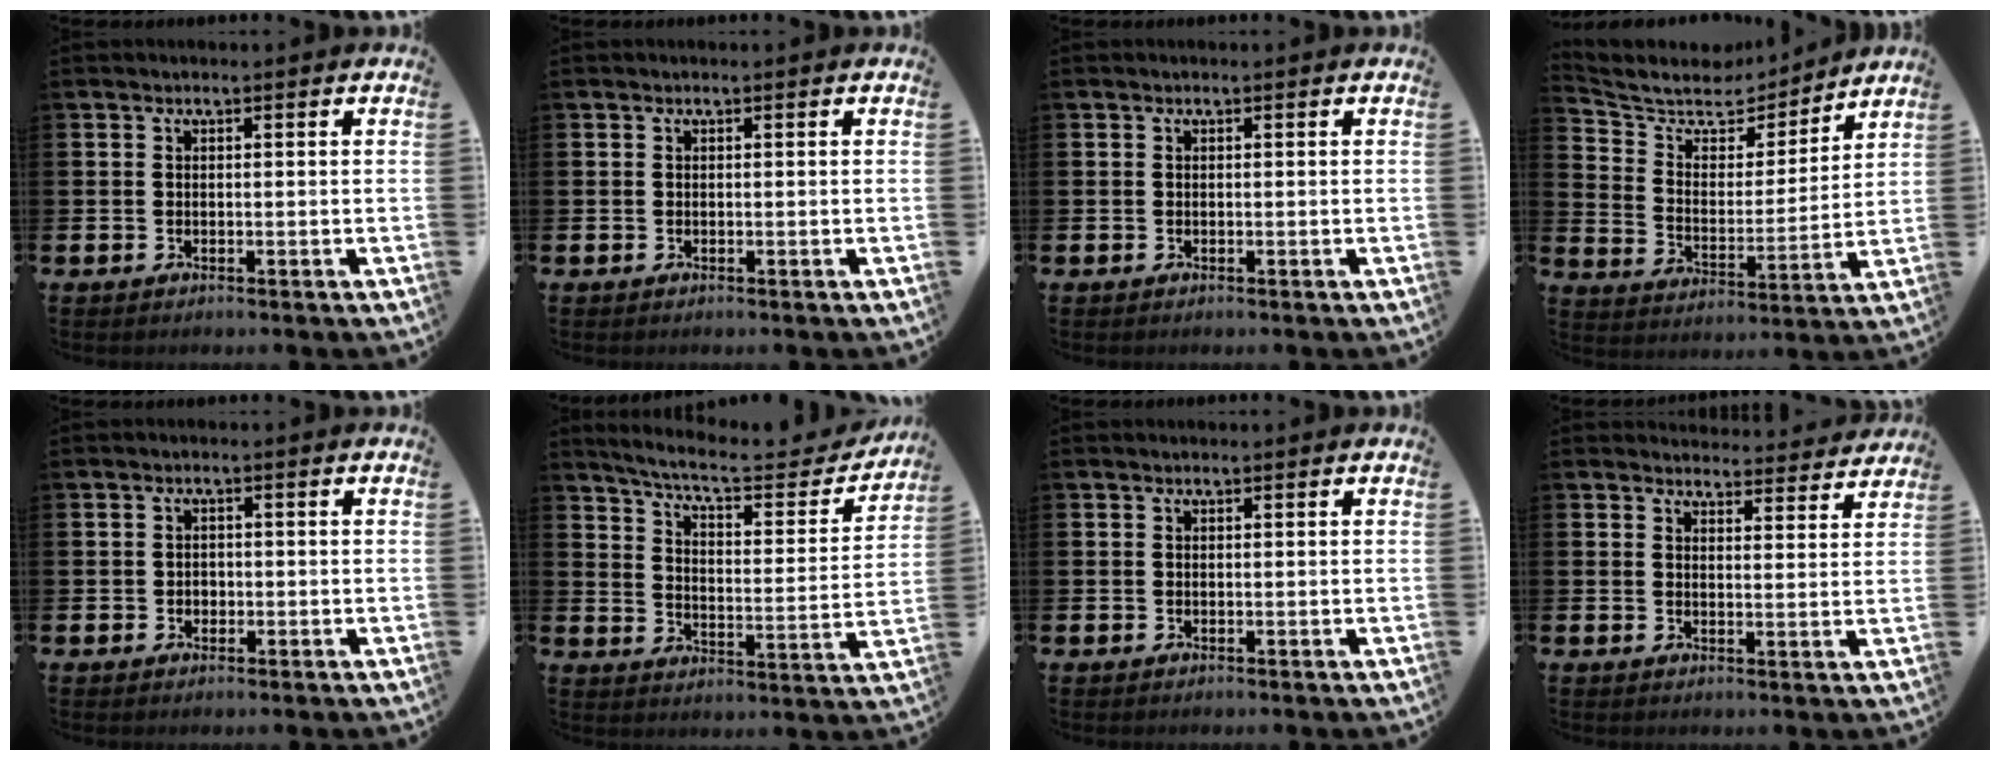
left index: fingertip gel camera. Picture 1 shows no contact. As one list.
[{"total": 0.0}, {"total": 0.0}, {"total": 6.5, "force": [5.6, 3.1, 1.2], "torque": [-0.068, -0.044, 0.093]}, {"total": 1.2, "force": [-0.3, 1.1, 0.4], "torque": [0.002, 0.003, -0.010]}, {"total": 7.4, "force": [6.7, 1.3, 2.9], "torque": [-0.081, -0.049, 0.109]}, {"total": 0.0}, {"total": 3.6, "force": [3.6, 0.5, -0.1], "torque": [0.004, -0.029, 0.061]}]